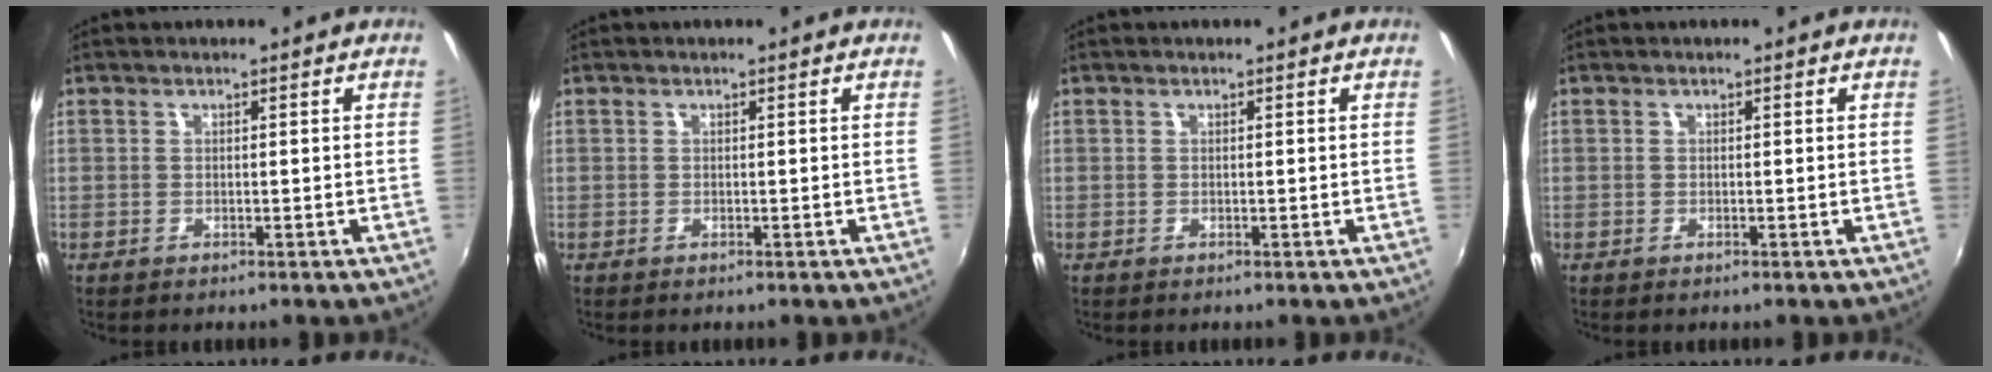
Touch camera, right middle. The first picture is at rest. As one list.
[{"total": 0.0}, {"total": 0.0}, {"total": 0.0}]